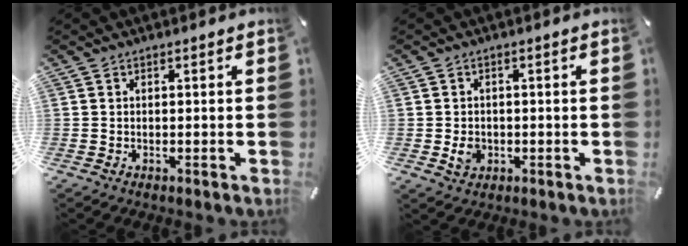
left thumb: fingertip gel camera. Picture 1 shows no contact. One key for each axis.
{"total": 3.5, "fx": -0.6, "fy": 3.0, "fz": 1.8, "tx": -0.029, "ty": 0.000, "tz": -0.013}